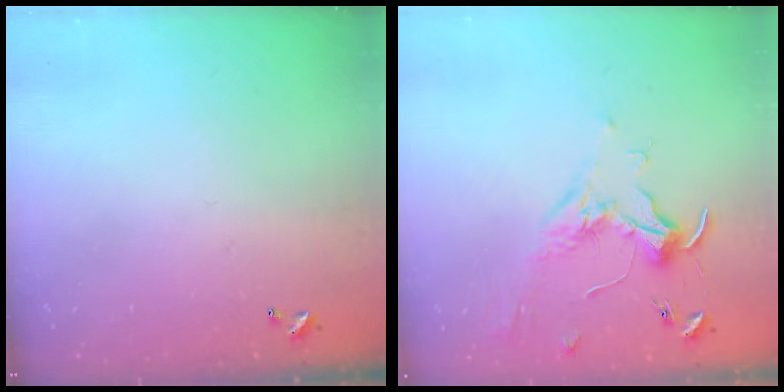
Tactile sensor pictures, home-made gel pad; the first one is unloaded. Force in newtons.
{"total": 1.9, "press": 1.7, "slide": 0.8}